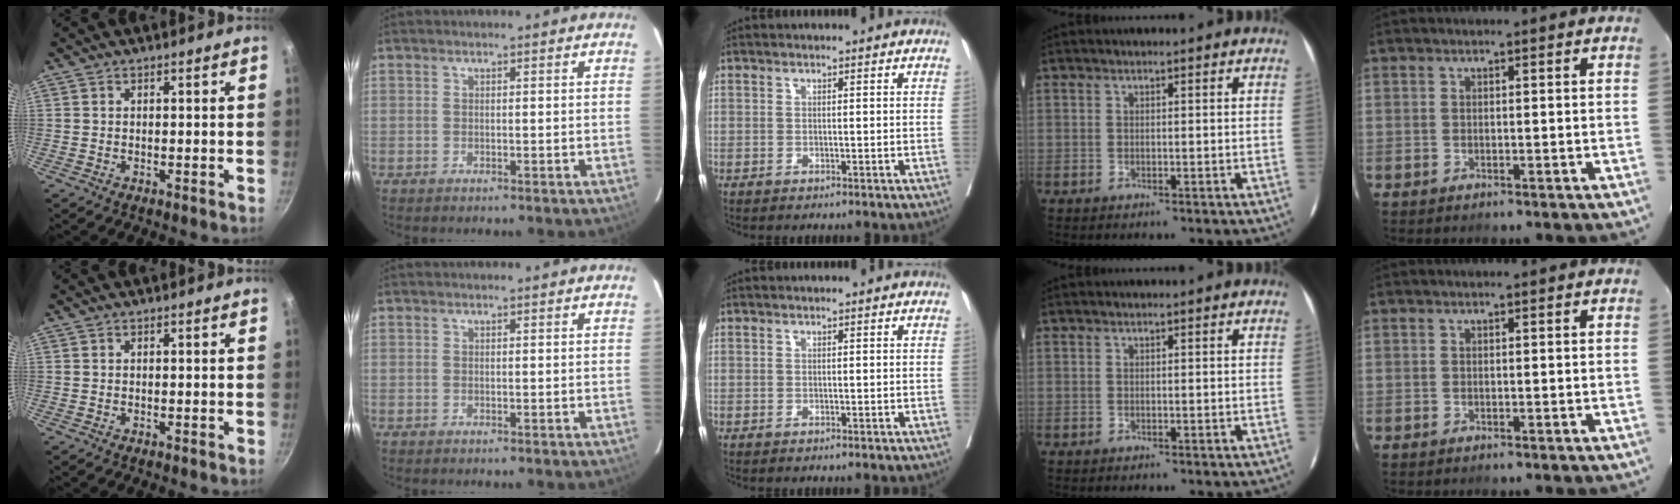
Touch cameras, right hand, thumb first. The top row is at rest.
{}